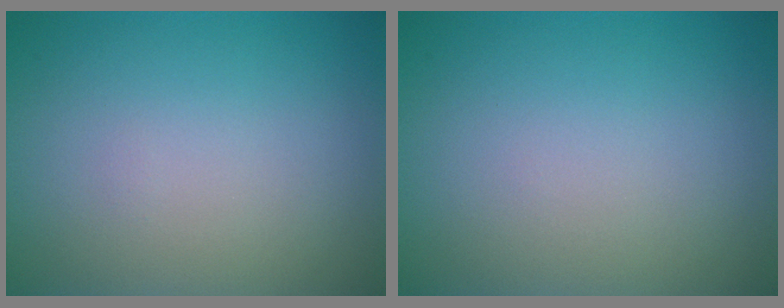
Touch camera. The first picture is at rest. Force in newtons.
{"total": 0.0}